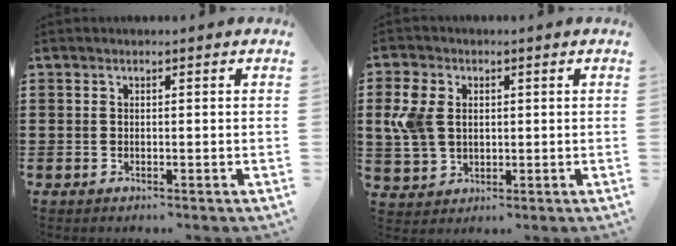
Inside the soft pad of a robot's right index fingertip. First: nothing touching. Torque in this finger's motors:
{"motor_torque": [0.24, -0.03, 0.18, 0.11]}